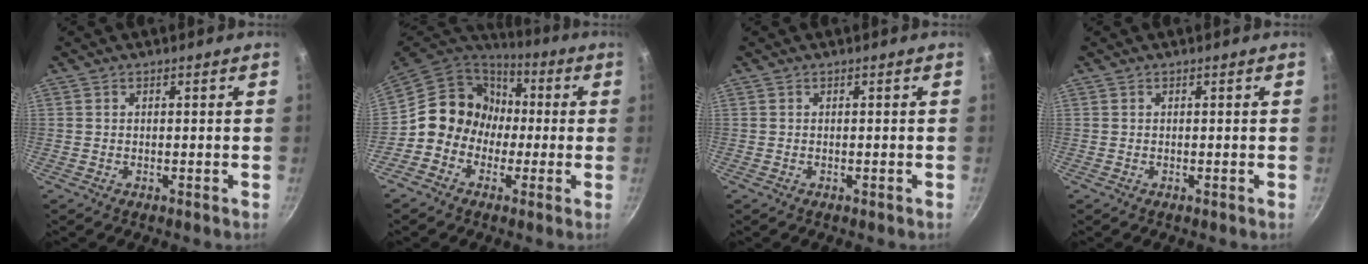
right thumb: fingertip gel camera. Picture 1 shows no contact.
{"total": 12.7, "force": [-0.8, 11.7, 4.9], "torque": [-0.036, 0.045, -0.031]}
{"total": 0.0}
{"total": 0.0}